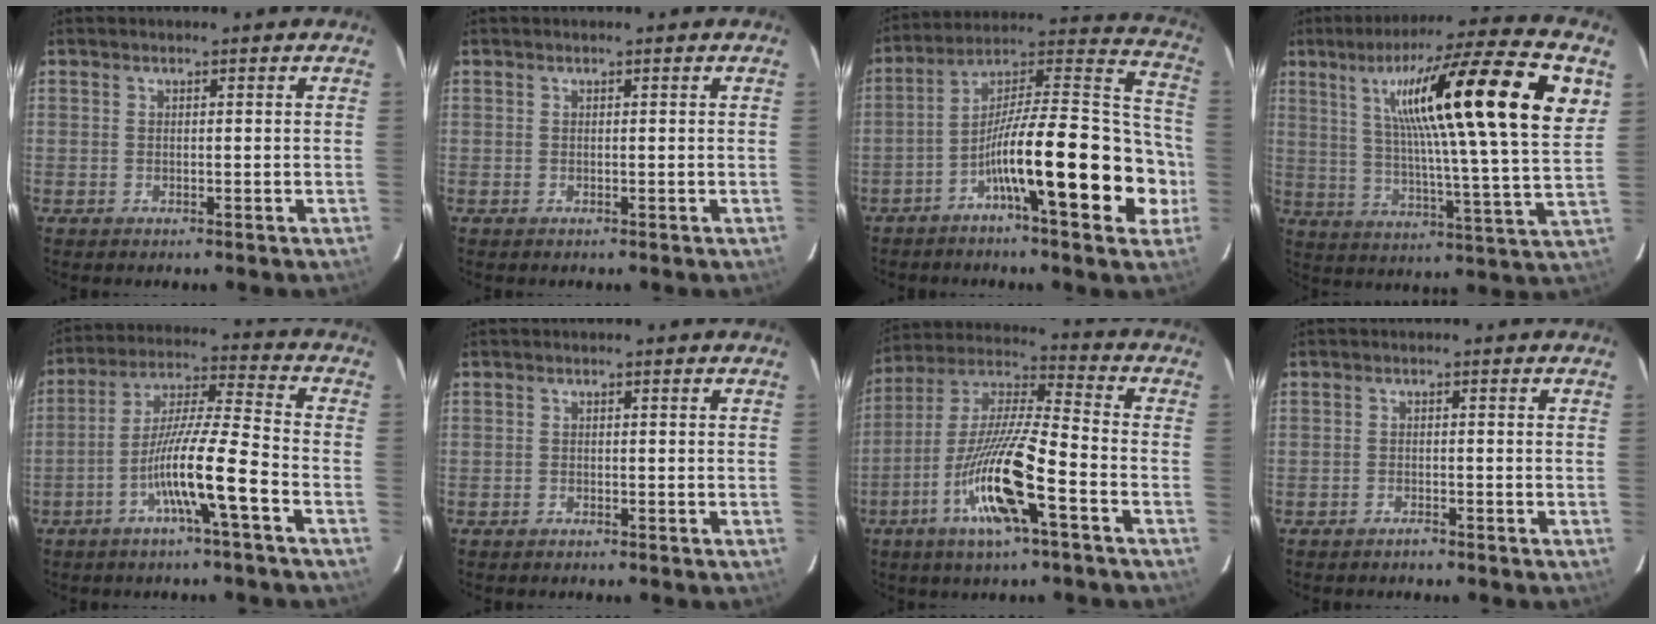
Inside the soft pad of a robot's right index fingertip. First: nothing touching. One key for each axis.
{"total": 0.0}
{"total": 21.1, "fx": -7.1, "fy": 3.3, "fz": 19.6, "tx": -0.275, "ty": 0.029, "tz": -0.111}
{"total": 25.3, "fx": 9.1, "fy": 0.8, "fz": 23.6, "tx": -0.364, "ty": 0.030, "tz": 0.131}
{"total": 11.4, "fx": -4.8, "fy": -0.6, "fz": 10.3, "tx": -0.193, "ty": 0.009, "tz": -0.090}
{"total": 0.5, "fx": -0.5, "fy": 0.1, "fz": -0.1, "tx": -0.006, "ty": -0.002, "tz": -0.008}
{"total": 16.2, "fx": -6.7, "fy": 1.4, "fz": 14.7, "tx": -0.294, "ty": -0.009, "tz": -0.125}
{"total": 1.1, "fx": -1.0, "fy": 0.2, "fz": 0.2, "tx": -0.006, "ty": -0.001, "tz": -0.014}